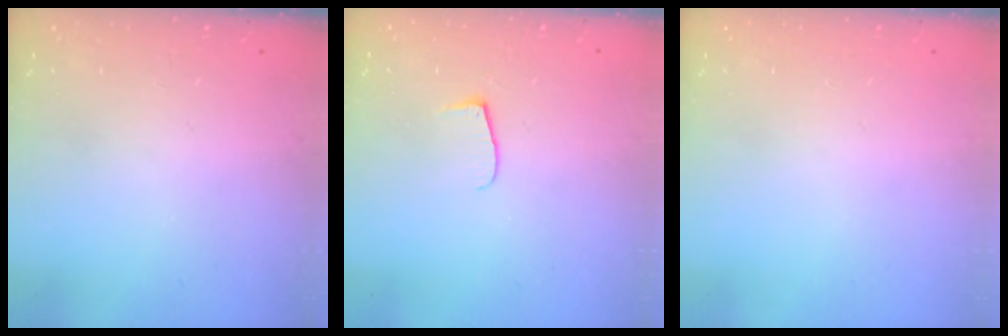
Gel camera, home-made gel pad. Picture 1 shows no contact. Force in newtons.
{"total": 6.3, "press": 6.2, "slide": 0.8}
{"total": 0.0}